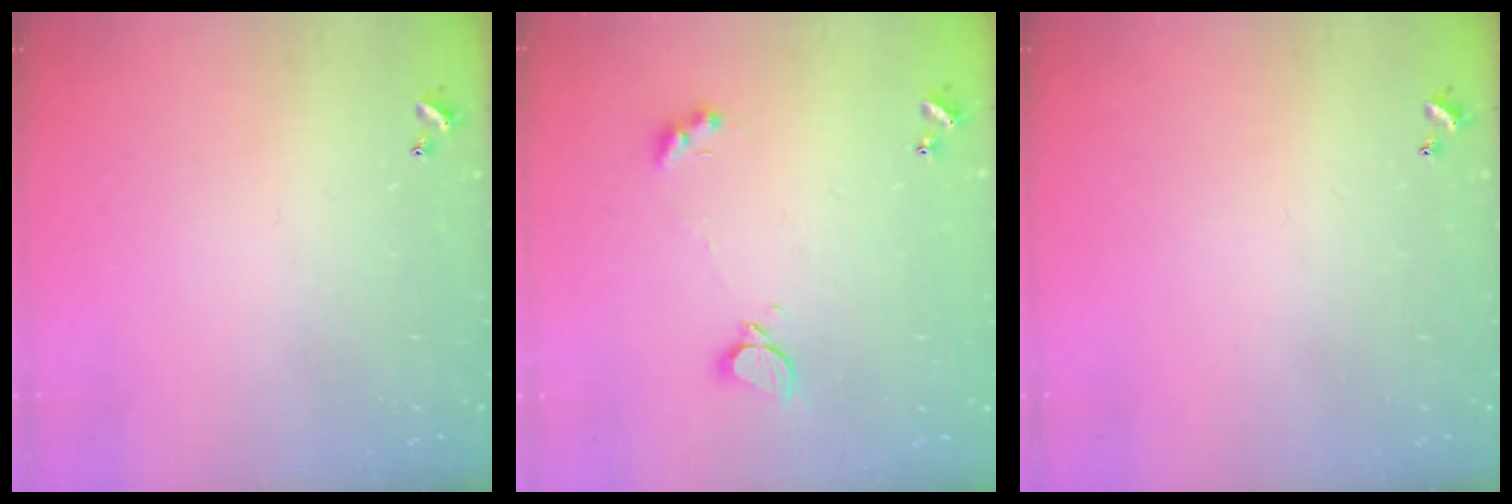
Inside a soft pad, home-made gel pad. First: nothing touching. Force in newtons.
{"total": 2.5, "press": 2.4, "slide": 0.5}
{"total": 0.0}